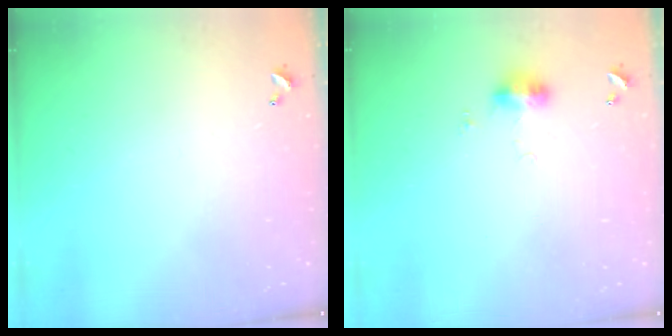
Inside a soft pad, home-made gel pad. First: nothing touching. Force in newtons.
{"total": 5.6, "press": 5.5, "slide": 0.8}